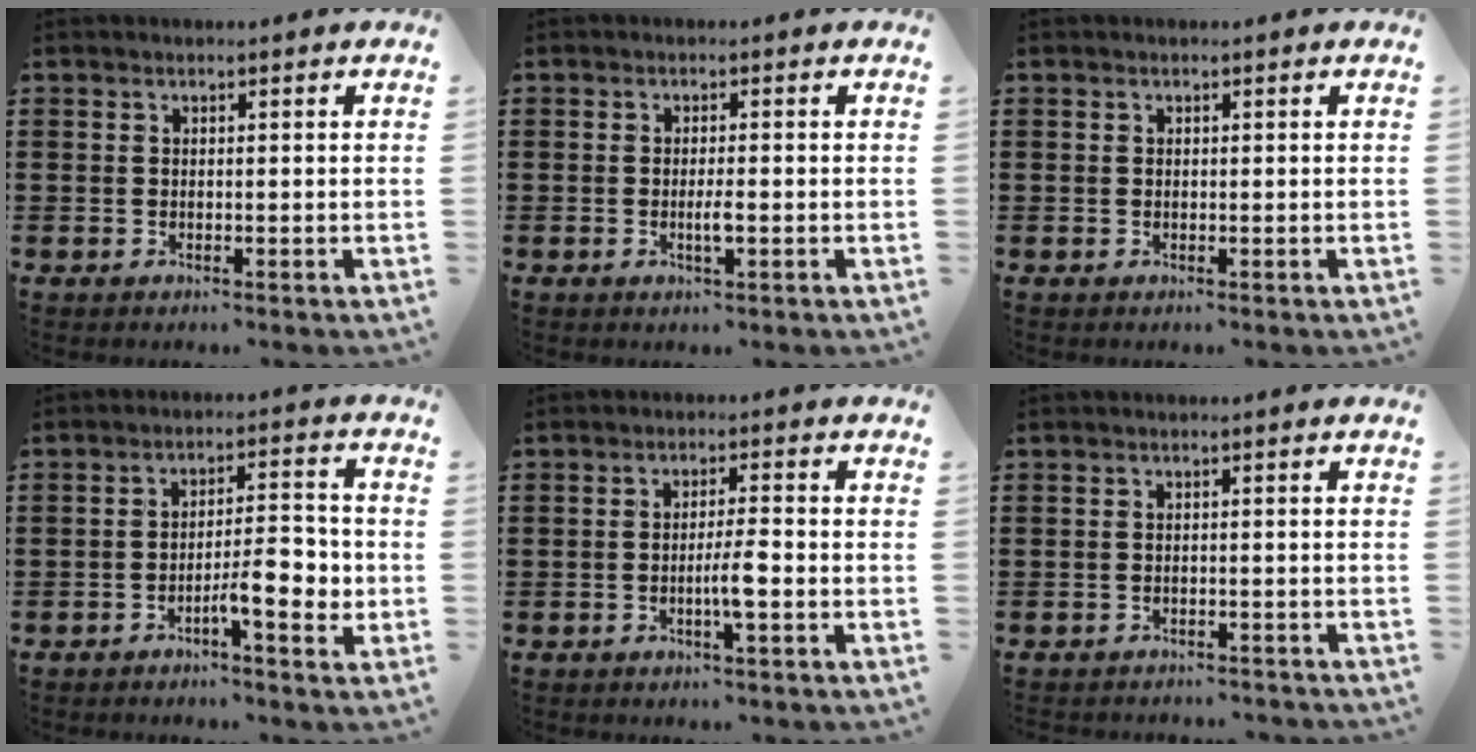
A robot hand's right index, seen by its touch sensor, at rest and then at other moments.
{"total": 2.3, "force": [-0.7, 0.2, 2.2], "torque": [-0.041, -0.003, -0.011]}
{"total": 0.0}
{"total": 6.8, "force": [-2.6, 1.8, 6.1], "torque": [-0.083, -0.002, -0.046]}
{"total": 3.9, "force": [-1.3, 0.1, 3.7], "torque": [-0.073, -0.006, -0.028]}
{"total": 1.2, "force": [-1.2, 0.1, 0.0], "torque": [-0.005, 0.001, -0.025]}